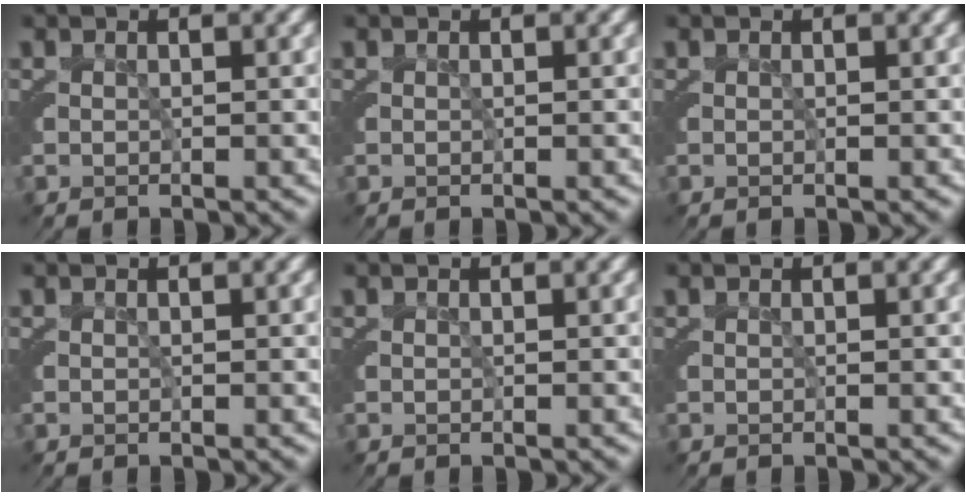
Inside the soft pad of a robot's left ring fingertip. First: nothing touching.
{"total": 0.0}
{"total": 0.0}
{"total": 0.0}
{"total": 0.0}
{"total": 0.0}